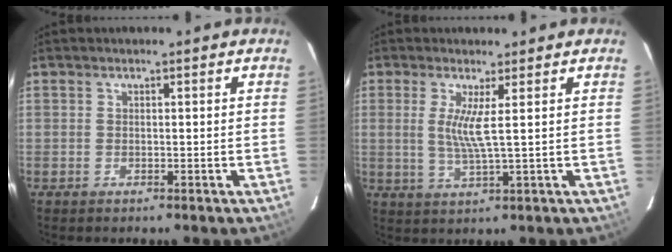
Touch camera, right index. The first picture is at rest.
{"total": 4.6, "force": [1.1, -0.5, 4.4], "torque": [-0.084, -0.009, 0.017]}